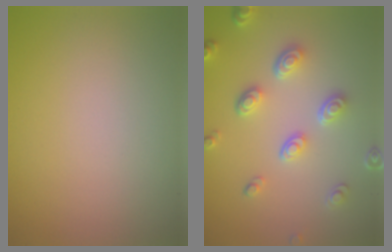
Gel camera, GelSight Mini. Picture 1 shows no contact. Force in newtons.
{"total": 4.2, "press": 3.4, "slide": 2.5}